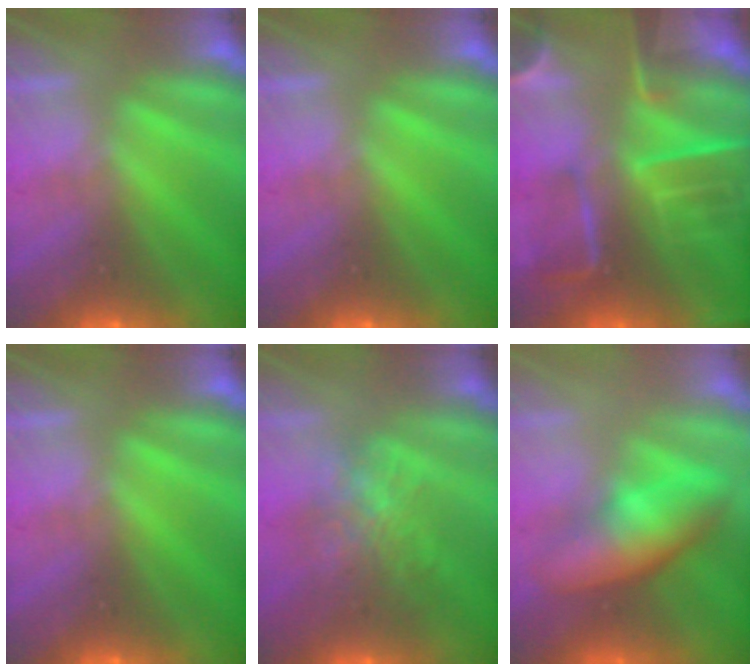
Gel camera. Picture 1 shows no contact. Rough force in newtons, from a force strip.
{"total": 0.0}
{"total": 8.9}
{"total": 0.0}
{"total": 4.7}
{"total": 3.4}